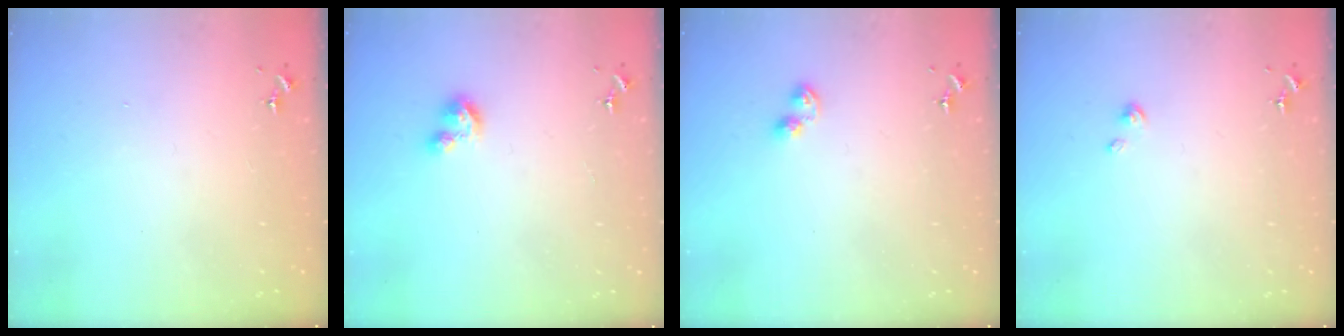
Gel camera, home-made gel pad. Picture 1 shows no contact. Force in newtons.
{"total": 3.9, "press": 3.9, "slide": 0.3}
{"total": 3.8, "press": 3.8, "slide": 0.5}
{"total": 2.9, "press": 2.9, "slide": 0.2}